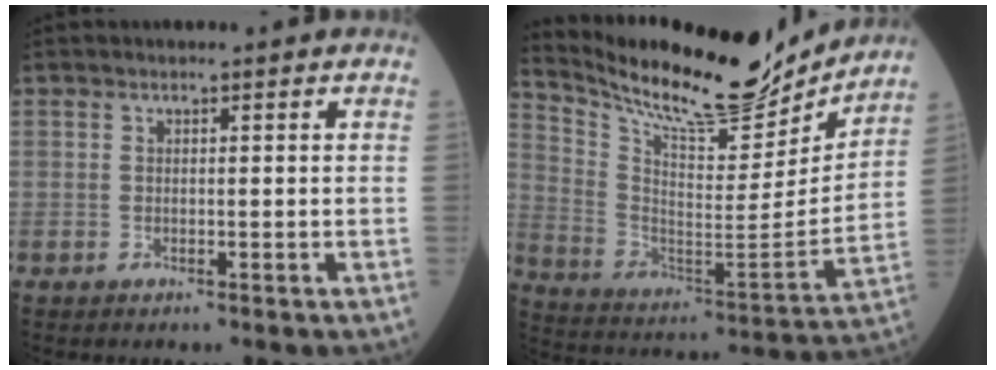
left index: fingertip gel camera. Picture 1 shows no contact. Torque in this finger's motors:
{"motor_torque": [0.99, -1.14, 0.33, 0.07]}